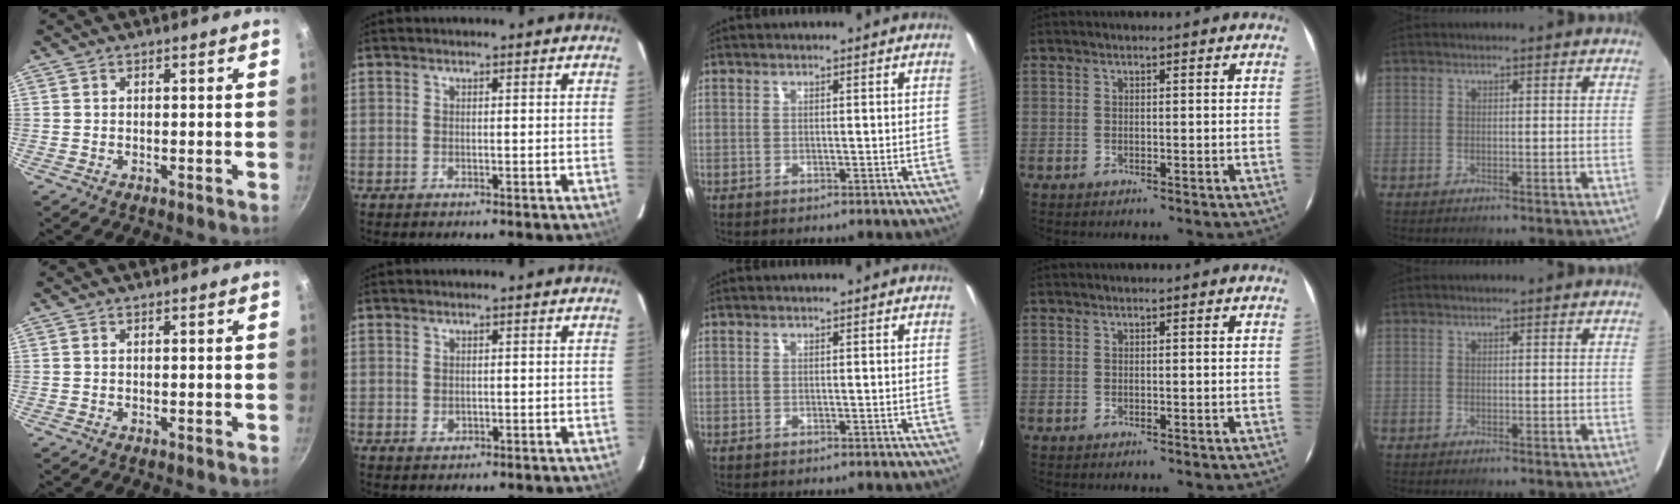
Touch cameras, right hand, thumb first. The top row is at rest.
{"index": {"total": 0.9, "force": [0.1, 0.8, 0.4], "torque": [-0.006, 0.001, 0.003]}}